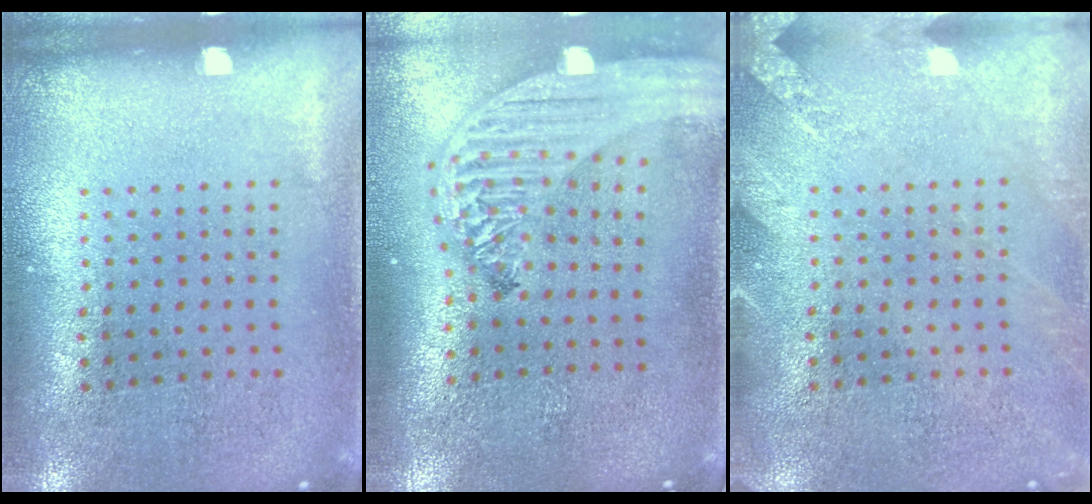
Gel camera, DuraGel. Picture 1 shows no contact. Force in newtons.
{"total": 2.8, "press": 2.3, "slide": 1.6}
{"total": 2.1, "press": 2.1, "slide": 0.2}